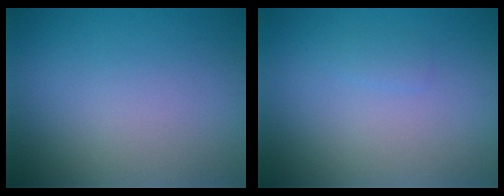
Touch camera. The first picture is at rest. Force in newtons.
{"total": 0.7, "press": 0.7, "slide": 0.1}